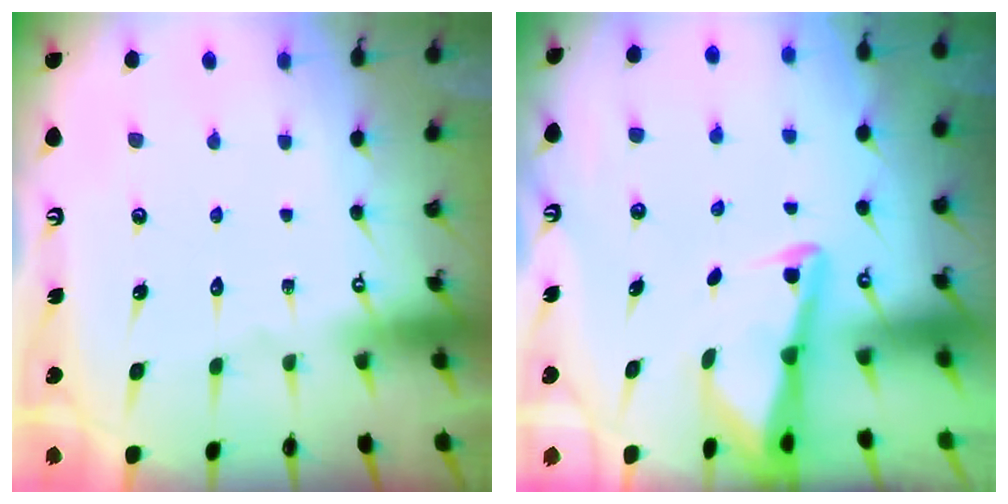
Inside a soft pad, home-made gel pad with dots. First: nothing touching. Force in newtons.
{"total": 3.1, "press": 3.1, "slide": 0.4}